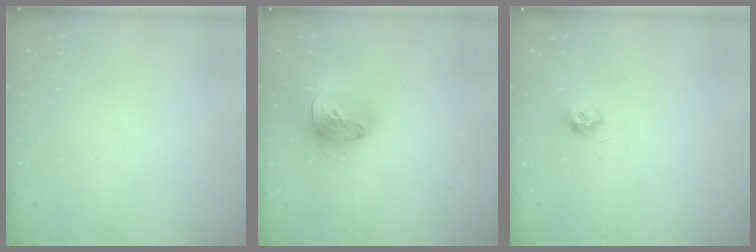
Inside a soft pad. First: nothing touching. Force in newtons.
{"total": 17.5, "press": 17.4, "slide": 1.7}
{"total": 7.6, "press": 7.6, "slide": 0.8}